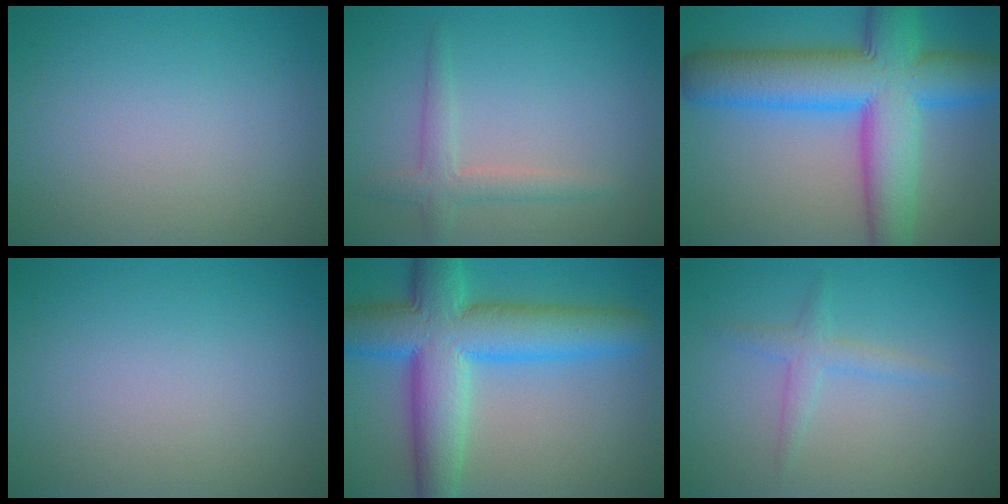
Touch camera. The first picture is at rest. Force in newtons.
{"total": 2.3, "press": 2.3, "slide": 0.1}
{"total": 12.6, "press": 12.6, "slide": 0.5}
{"total": 0.0}
{"total": 11.0, "press": 11.0, "slide": 0.2}
{"total": 1.8, "press": 1.8, "slide": 0.1}